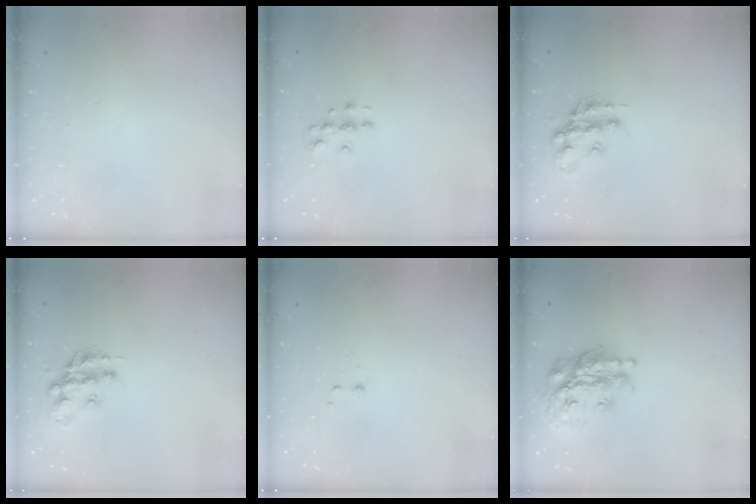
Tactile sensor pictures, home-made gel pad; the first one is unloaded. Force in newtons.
{"total": 3.9, "press": 3.9, "slide": 0.5}
{"total": 14.0, "press": 14.0, "slide": 0.7}
{"total": 14.0, "press": 14.0, "slide": 0.7}
{"total": 1.2, "press": 1.0, "slide": 0.6}
{"total": 19.9, "press": 19.8, "slide": 2.4}